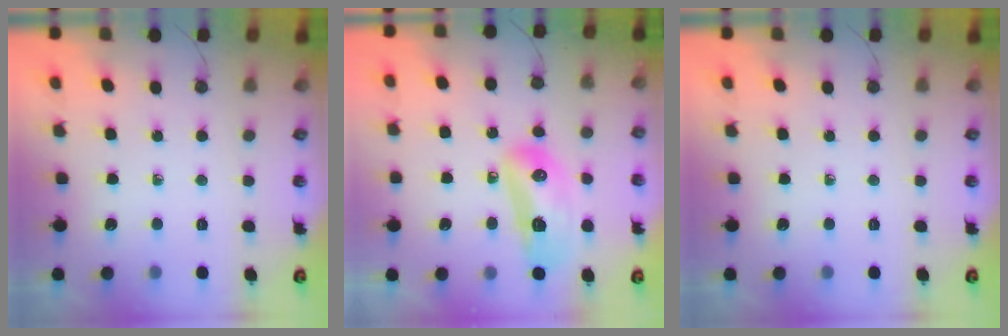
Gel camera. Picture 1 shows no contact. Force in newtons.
{"total": 13.5, "press": 13.3, "slide": 2.4}
{"total": 0.0}